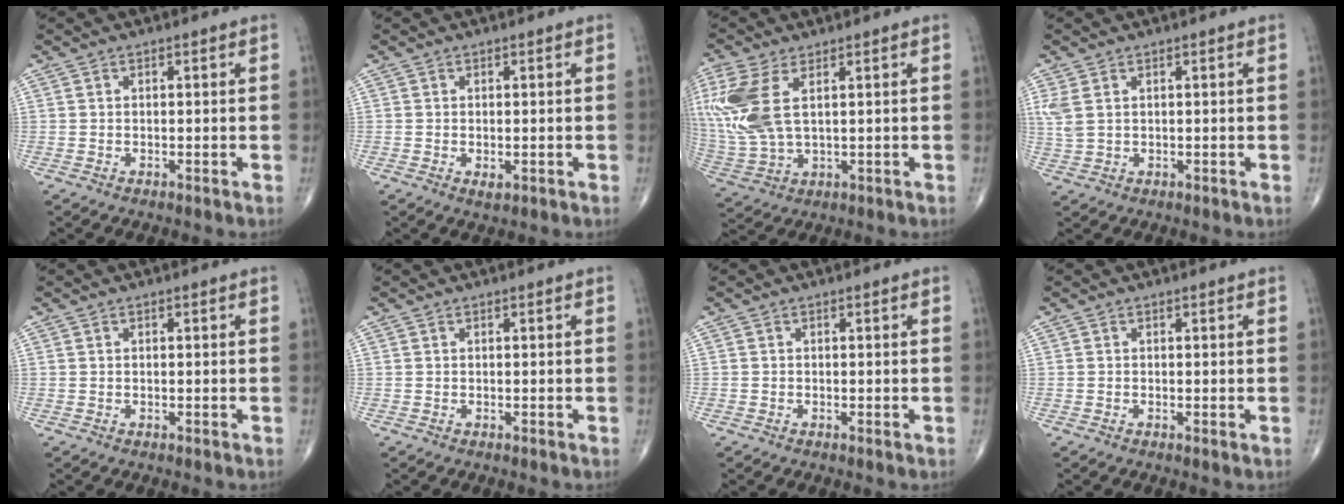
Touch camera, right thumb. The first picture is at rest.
{"total": 1.4, "force": [-0.3, 0.8, 1.2], "torque": [-0.018, -0.004, -0.002]}
{"total": 14.0, "force": [3.9, 6.8, 11.5], "torque": [-0.294, -0.005, 0.090]}
{"total": 3.4, "force": [1.2, 2.0, 2.5], "torque": [-0.072, 0.005, 0.033]}
{"total": 0.0}
{"total": 0.0}
{"total": 0.0}
{"total": 0.0}